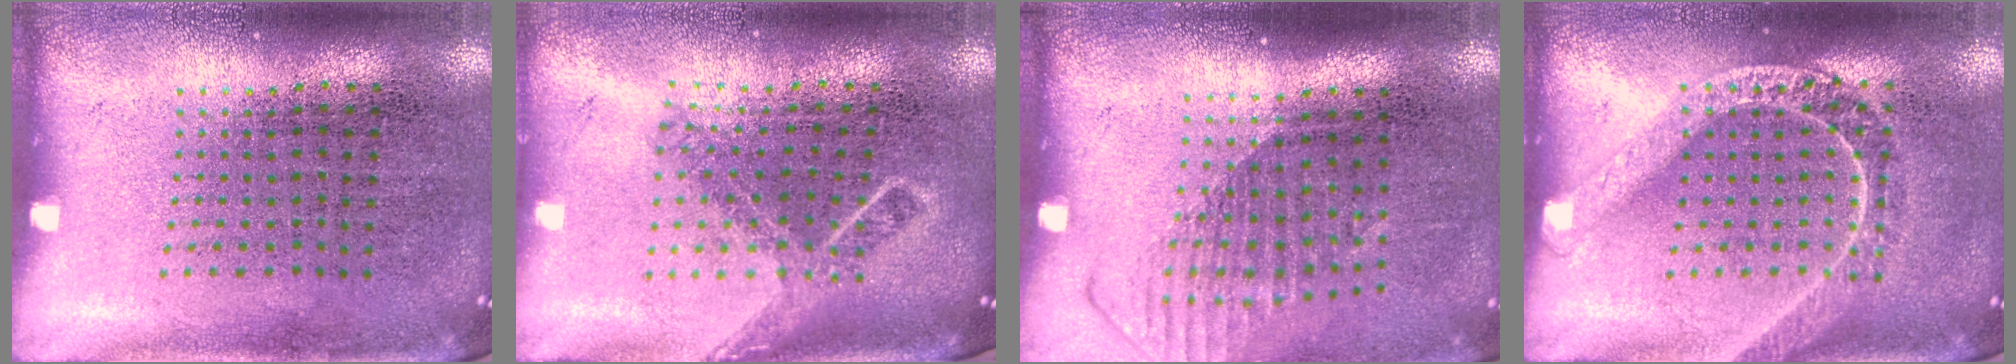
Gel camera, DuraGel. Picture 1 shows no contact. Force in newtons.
{"total": 1.7, "press": 1.3, "slide": 1.1}
{"total": 1.6, "press": 1.2, "slide": 1.0}
{"total": 1.4, "press": 1.4, "slide": 0.2}